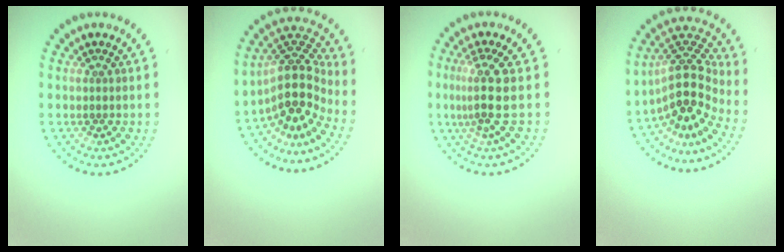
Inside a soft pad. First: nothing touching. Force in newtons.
{"total": 5.1, "press": 3.7, "slide": 3.5}
{"total": 3.4, "press": 2.6, "slide": 2.3}
{"total": 5.1, "press": 4.1, "slide": 3.0}